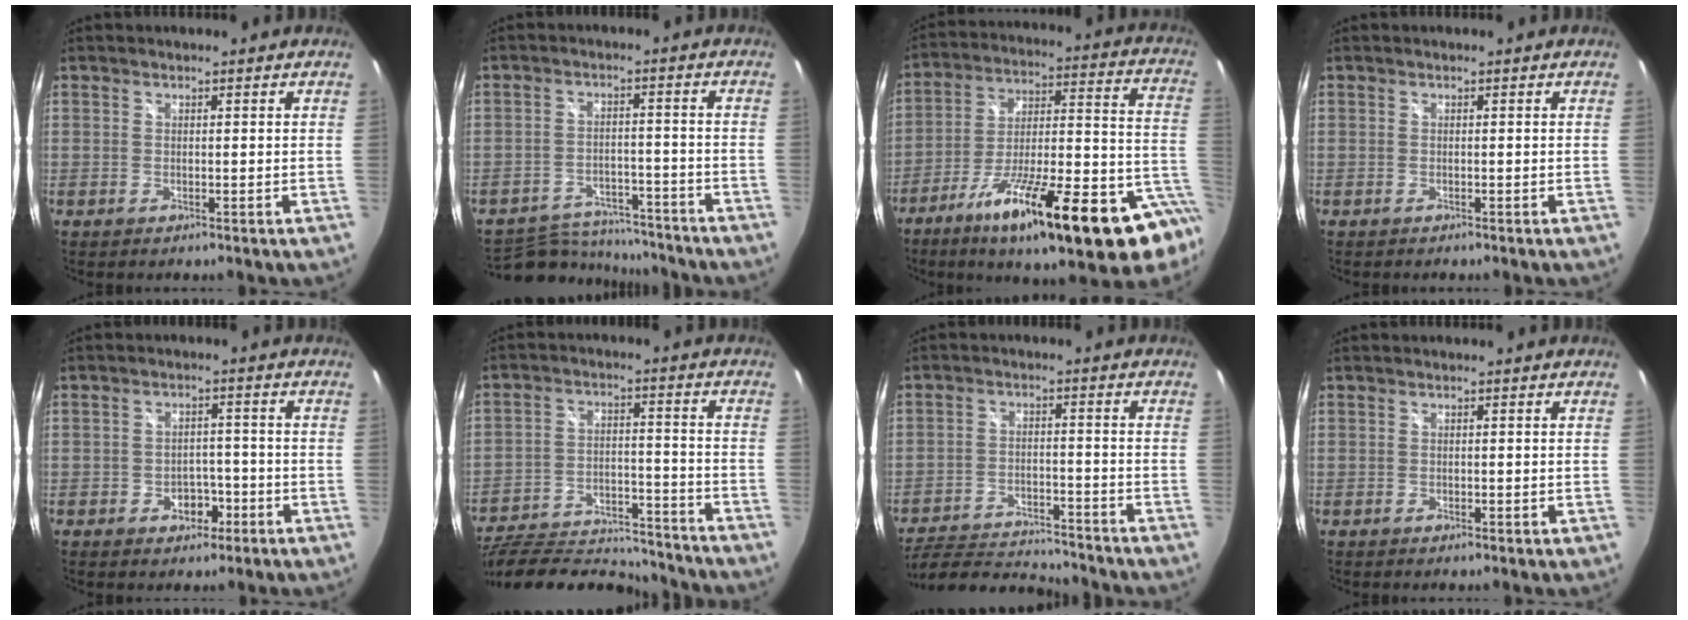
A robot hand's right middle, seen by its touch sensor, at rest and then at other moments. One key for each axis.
{"total": 12.5, "fx": -11.3, "fy": 4.5, "fz": 3.0, "tx": -0.076, "ty": 0.015, "tz": -0.155}
{"total": 27.5, "fx": -14.8, "fy": 5.3, "fz": 22.5, "tx": -0.306, "ty": -0.032, "tz": -0.227}
{"total": 0.0}
{"total": 4.0, "fx": -1.9, "fy": 3.0, "fz": 1.8, "tx": -0.034, "ty": 0.011, "tz": -0.017}
{"total": 23.2, "fx": -20.4, "fy": 6.9, "fz": 8.6, "tx": -0.173, "ty": 0.000, "tz": -0.290}
{"total": 13.1, "fx": -12.0, "fy": 3.0, "fz": 4.4, "tx": -0.107, "ty": -0.006, "tz": -0.190}
{"total": 0.0}